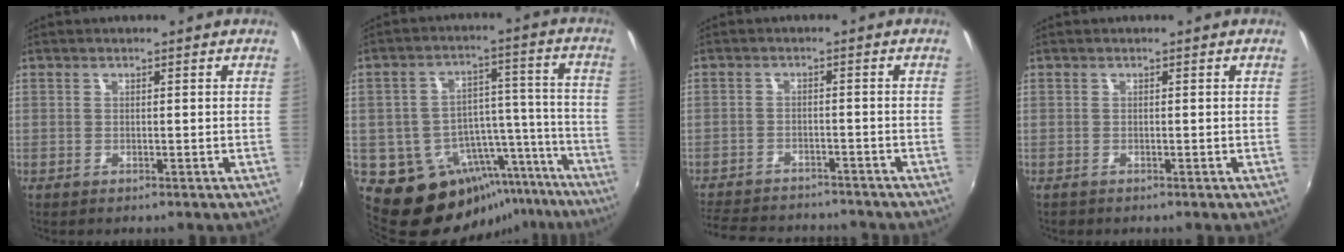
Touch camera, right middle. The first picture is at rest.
{"total": 17.4, "force": [-12.9, 10.3, 5.3], "torque": [-0.093, 0.055, -0.159]}
{"total": 14.3, "force": [-12.6, 4.7, 5.0], "torque": [-0.126, -0.003, -0.186]}
{"total": 0.5, "force": [-0.4, 0.3, 0.0], "torque": [-0.002, -0.002, -0.007]}